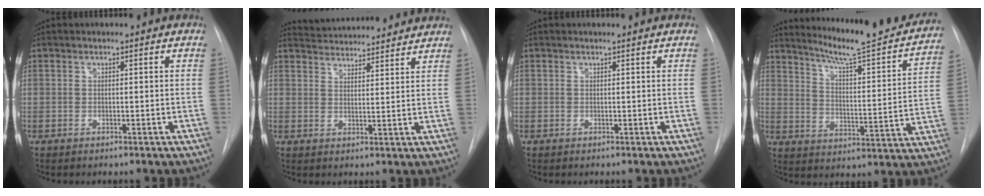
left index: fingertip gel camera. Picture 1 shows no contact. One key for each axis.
{"total": 13.6, "fx": 13.1, "fy": 2.0, "fz": 3.2, "tx": -0.049, "ty": 0.023, "tz": 0.177}
{"total": 0.6, "fx": 0.6, "fy": -0.1, "fz": 0.1, "tx": -0.007, "ty": 0.002, "tz": 0.009}
{"total": 21.8, "fx": 19.8, "fy": 1.2, "fz": 8.9, "tx": -0.128, "ty": -0.062, "tz": 0.261}